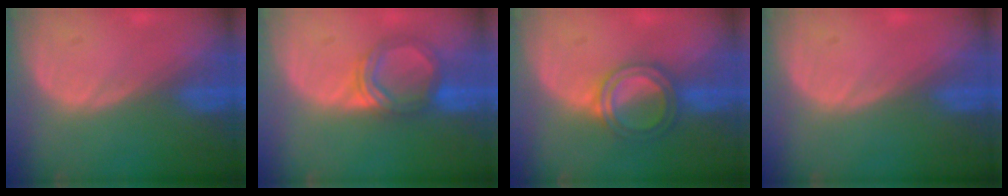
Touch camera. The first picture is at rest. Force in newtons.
{"total": 5.4, "press": 5.1, "slide": 1.7}
{"total": 4.9, "press": 4.9, "slide": 0.3}
{"total": 0.0}